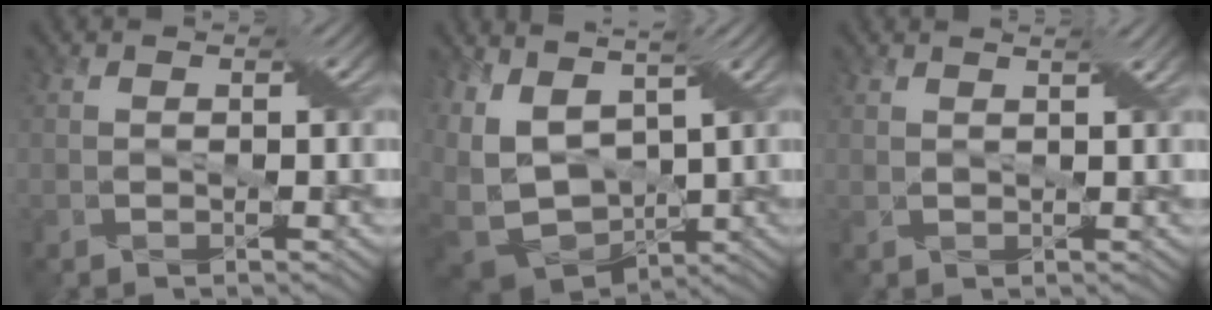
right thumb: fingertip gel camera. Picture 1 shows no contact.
{"total": 10.4, "force": [0.3, 6.2, 8.3], "torque": [-0.218, 0.000, 0.031]}
{"total": 1.9, "force": [1.4, 0.2, 1.2], "torque": [-0.019, -0.001, 0.019]}